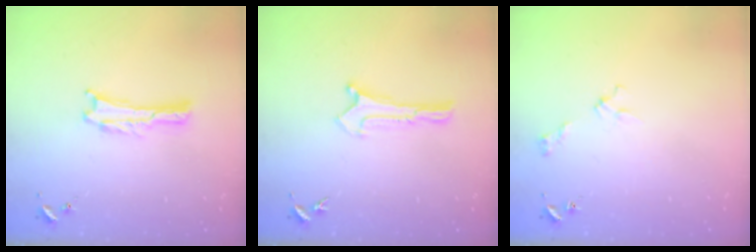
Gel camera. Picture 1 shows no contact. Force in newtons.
{"total": 0.0}
{"total": 2.7, "press": 2.6, "slide": 0.3}